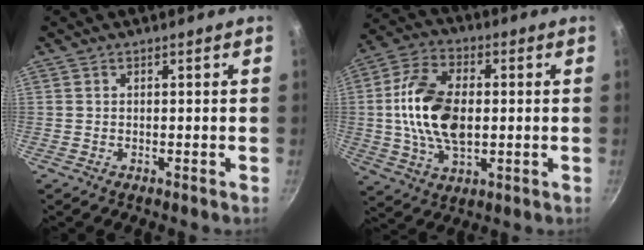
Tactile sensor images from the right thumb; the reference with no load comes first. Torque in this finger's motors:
{"motor_torque": [2.28, 2.25, 1.57, -0.30, 0.21]}